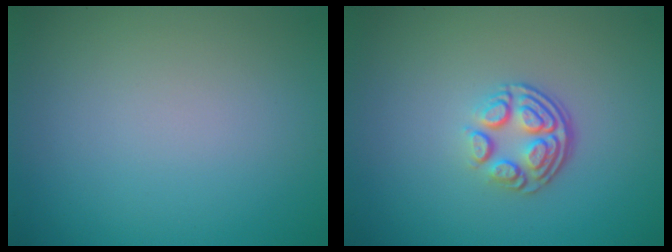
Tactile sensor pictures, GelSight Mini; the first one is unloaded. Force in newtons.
{"total": 4.0, "press": 2.6, "slide": 3.0}